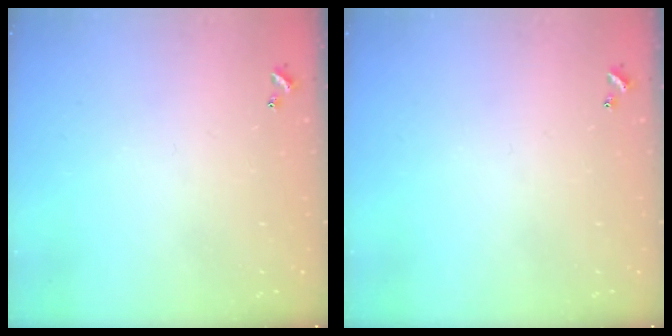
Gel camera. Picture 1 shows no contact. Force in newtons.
{"total": 0.0}